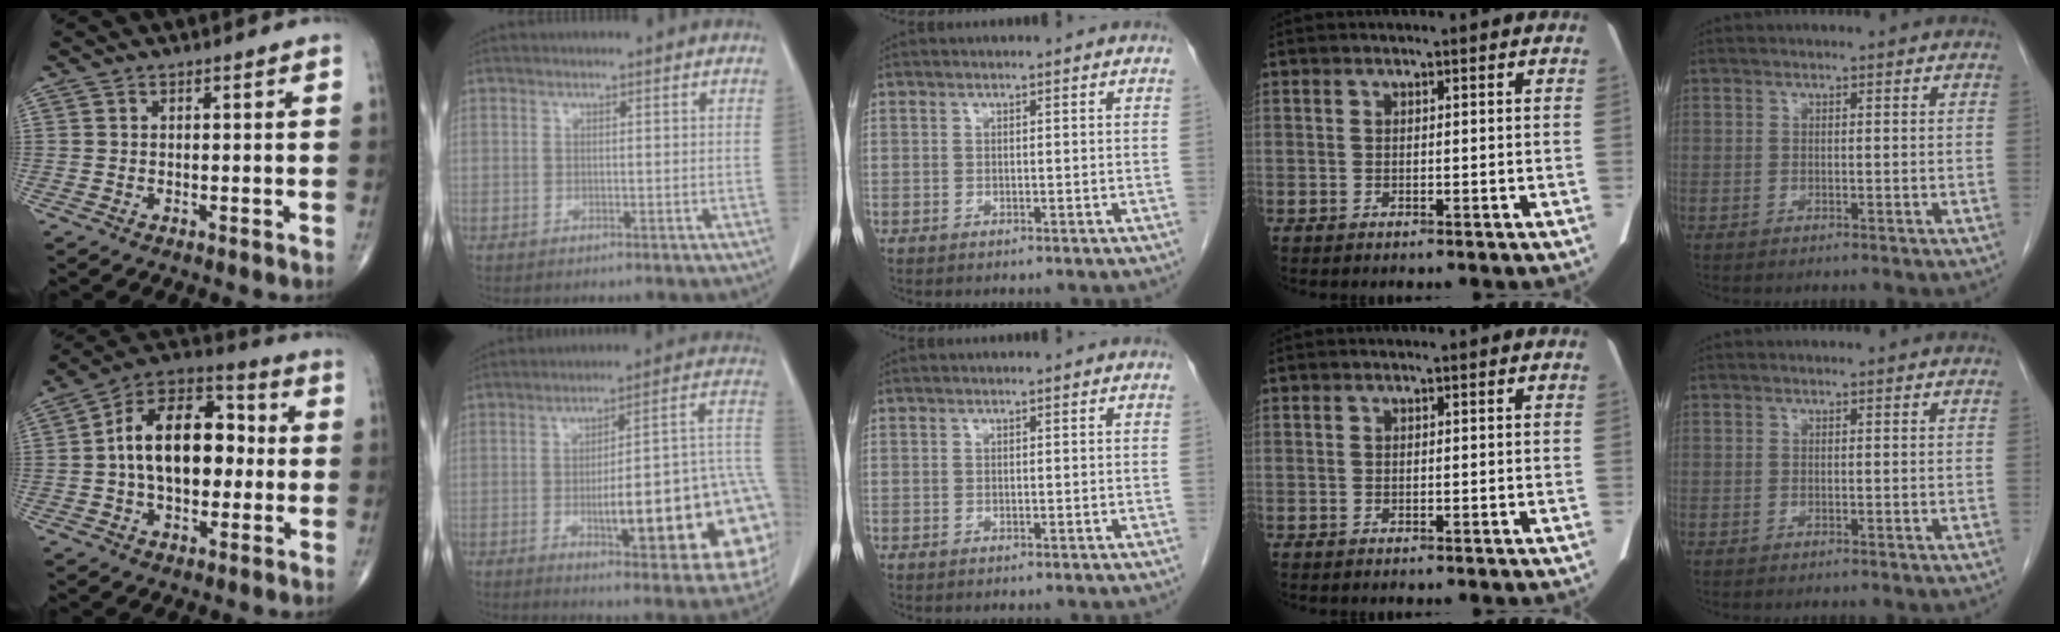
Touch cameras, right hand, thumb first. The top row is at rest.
{"thumb": {"total": 17.8, "force": [0.3, 10.9, 14.1], "torque": [-0.204, 0.037, -0.005]}, "index": {"total": 23.3, "force": [-5.7, 5.0, 22.0], "torque": [-0.207, 0.025, -0.063]}}